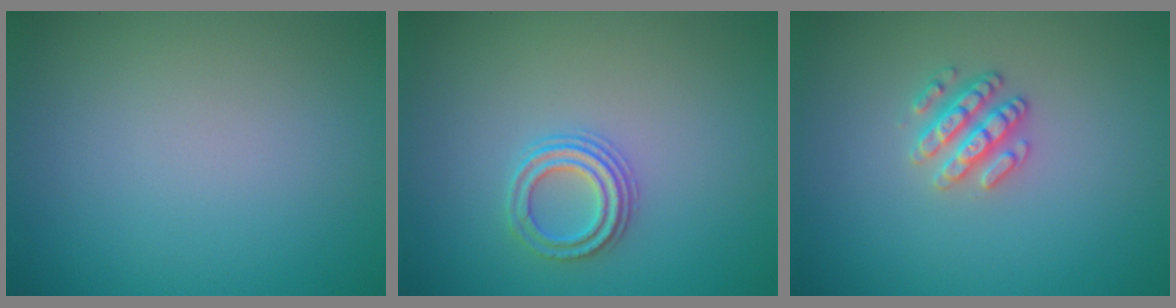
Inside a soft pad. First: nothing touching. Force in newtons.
{"total": 2.3, "press": 2.2, "slide": 0.8}
{"total": 2.6, "press": 2.5, "slide": 0.4}